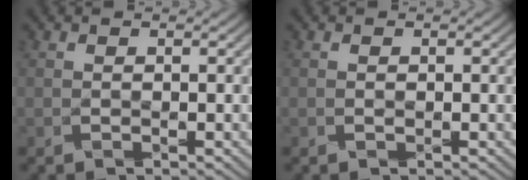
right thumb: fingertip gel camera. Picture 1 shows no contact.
{"total": 0.0}